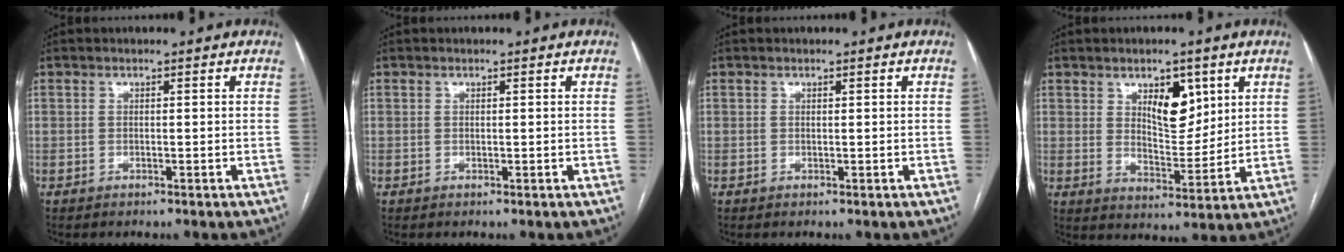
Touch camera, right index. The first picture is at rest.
{"total": 0.0}
{"total": 0.0}
{"total": 7.6, "force": [3.6, 3.5, 5.7], "torque": [-0.090, -0.004, 0.064]}